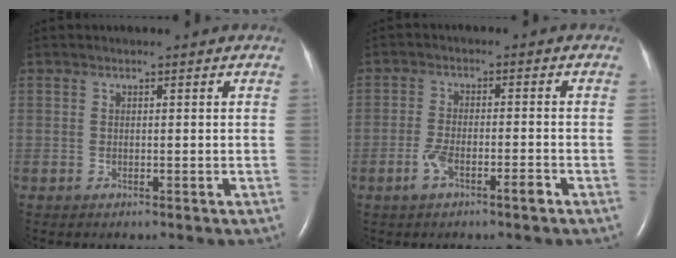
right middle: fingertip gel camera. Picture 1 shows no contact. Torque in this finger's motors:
{"motor_torque": [0.47, -0.26, 0.08, 0.03]}